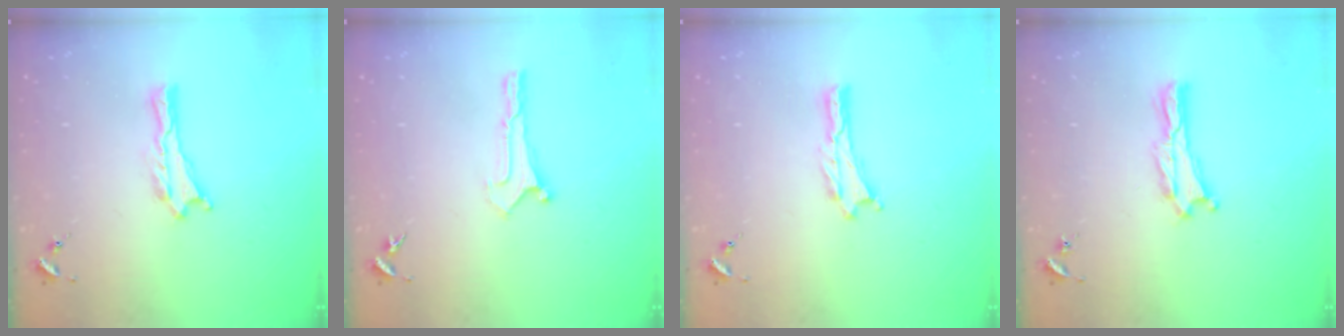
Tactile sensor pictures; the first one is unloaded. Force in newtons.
{"total": 0.0}
{"total": 0.0}
{"total": 0.0}